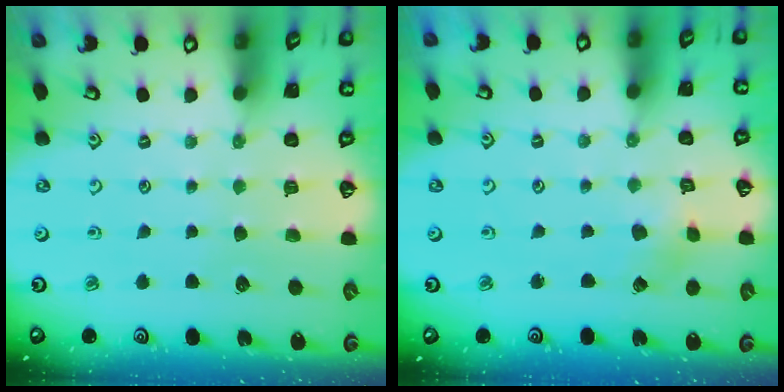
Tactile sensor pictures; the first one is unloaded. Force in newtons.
{"total": 2.6, "press": 2.6, "slide": 0.3}